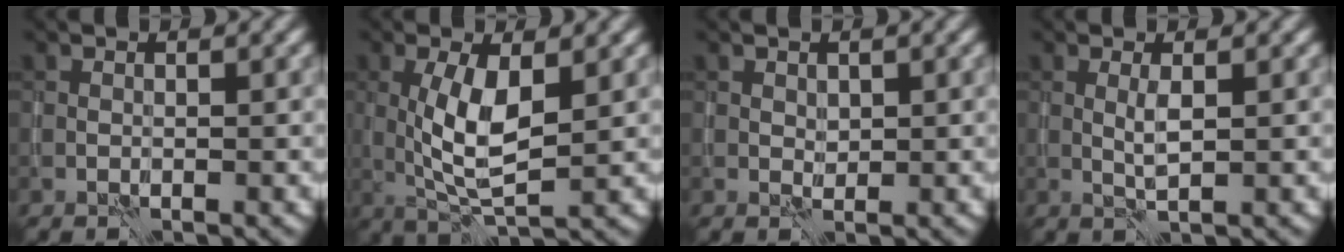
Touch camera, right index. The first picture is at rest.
{"total": 5.4, "force": [0.5, 1.9, 5.0], "torque": [-0.107, -0.008, 0.012]}
{"total": 0.8, "force": [0.3, 0.6, 0.3], "torque": [-0.007, -0.004, 0.009]}
{"total": 1.4, "force": [0.2, 0.1, 1.4], "torque": [-0.032, 0.000, 0.005]}